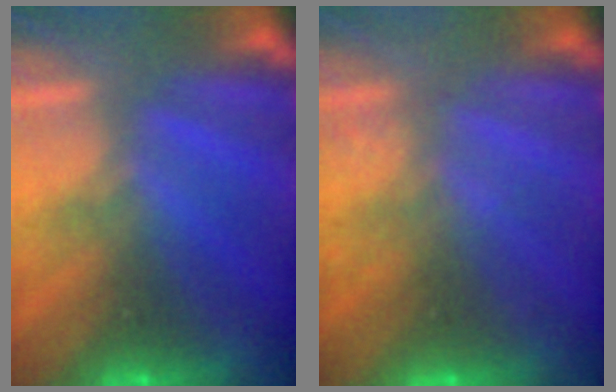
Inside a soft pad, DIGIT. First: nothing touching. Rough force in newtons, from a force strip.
{"total": 2.1}